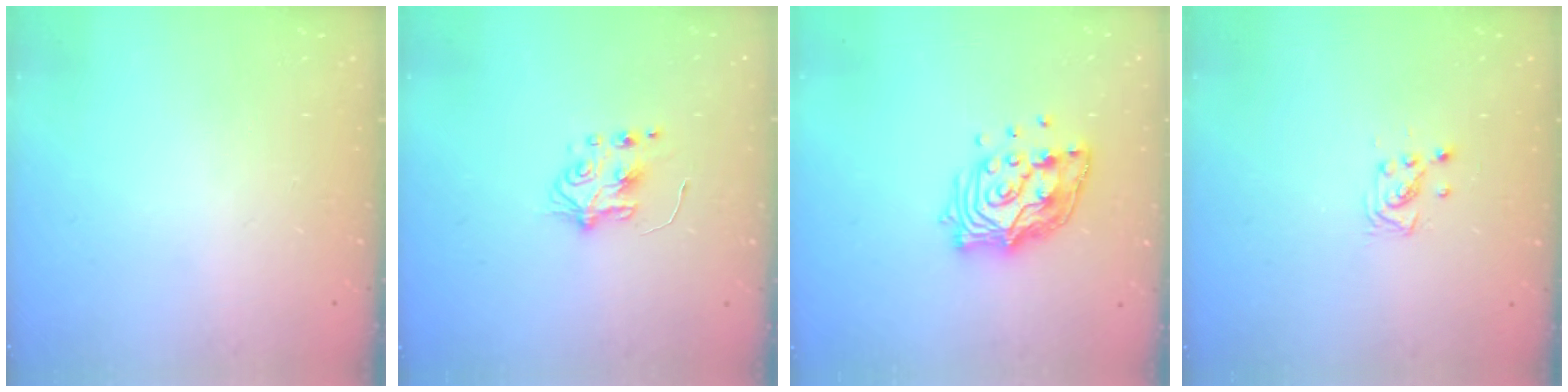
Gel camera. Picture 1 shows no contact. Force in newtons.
{"total": 5.8, "press": 5.8, "slide": 0.6}
{"total": 14.3, "press": 14.1, "slide": 2.7}
{"total": 2.9, "press": 2.9, "slide": 0.3}